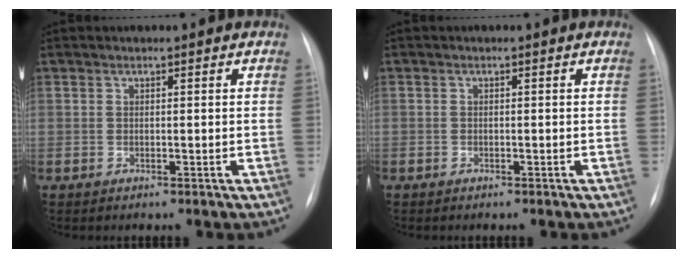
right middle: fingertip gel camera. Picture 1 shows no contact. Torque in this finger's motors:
{"motor_torque": [1.24, -0.90, 0.93, -0.04]}